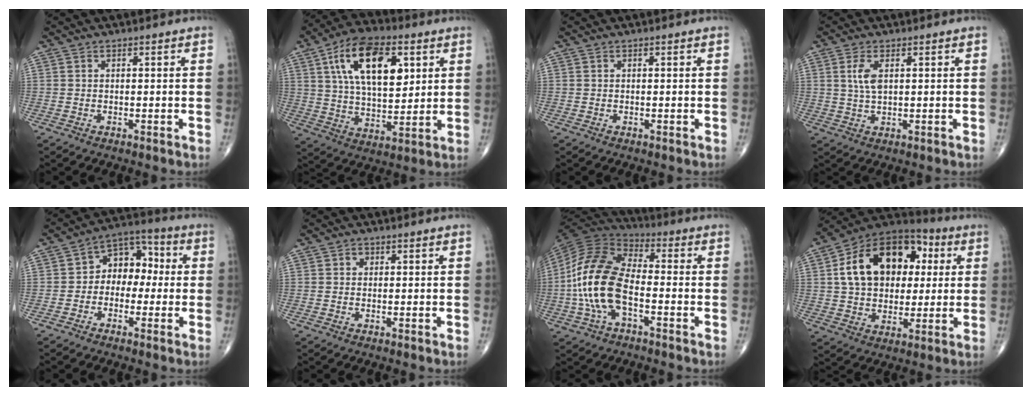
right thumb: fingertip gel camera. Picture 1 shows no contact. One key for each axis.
{"total": 18.9, "fx": 6.6, "fy": 9.9, "fz": 14.7, "tx": -0.218, "ty": -0.015, "tz": 0.113}
{"total": 0.0}
{"total": 4.0, "fx": 1.2, "fy": 1.8, "fz": 3.4, "tx": -0.075, "ty": -0.003, "tz": 0.027}
{"total": 9.2, "fx": -0.3, "fy": 6.8, "fz": 6.2, "tx": -0.048, "ty": 0.040, "tz": -0.024}
{"total": 1.0, "fx": 0.3, "fy": 0.9, "fz": 0.4, "tx": 0.000, "ty": 0.001, "tz": 0.002}
{"total": 16.3, "fx": -3.2, "fy": 8.5, "fz": 13.5, "tx": -0.278, "ty": 0.033, "tz": -0.068}
{"total": 20.5, "fx": 4.0, "fy": 14.3, "fz": 14.1, "tx": -0.201, "ty": 0.020, "tz": 0.064}